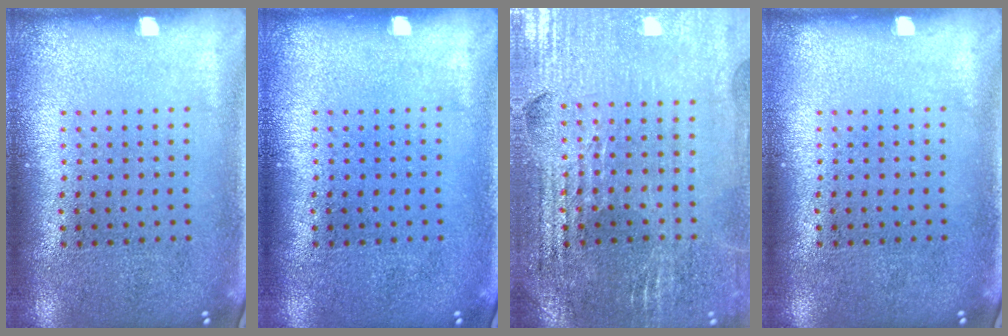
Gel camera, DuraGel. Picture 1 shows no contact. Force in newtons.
{"total": 0.0}
{"total": 2.9, "press": 2.8, "slide": 0.5}
{"total": 0.0}